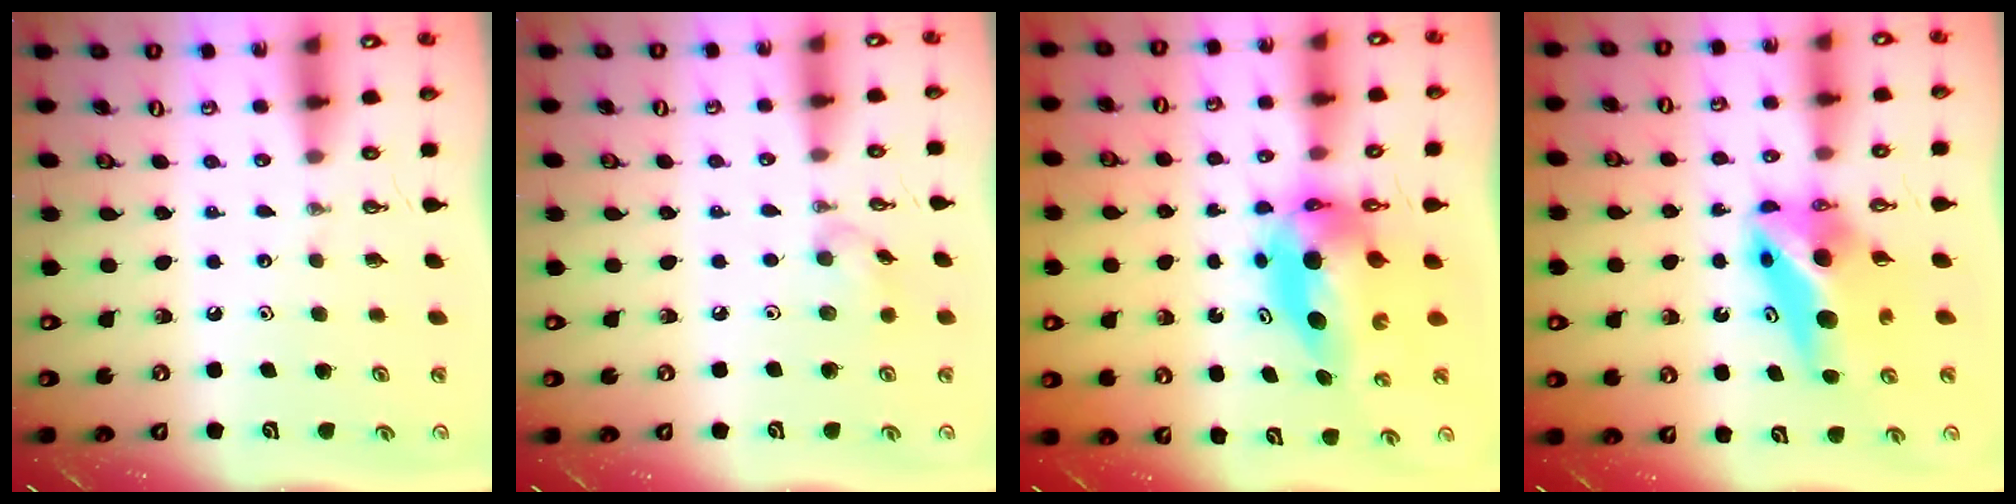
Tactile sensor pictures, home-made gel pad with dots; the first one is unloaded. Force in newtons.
{"total": 6.3, "press": 6.2, "slide": 1.2}
{"total": 7.6, "press": 7.5, "slide": 0.9}
{"total": 8.1, "press": 8.1, "slide": 0.8}